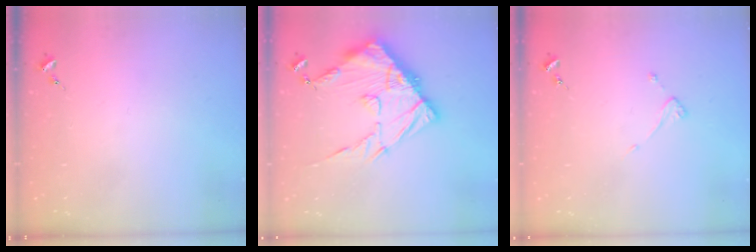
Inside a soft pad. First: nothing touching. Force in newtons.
{"total": 18.0, "press": 17.9, "slide": 1.6}
{"total": 3.6, "press": 3.6, "slide": 0.3}